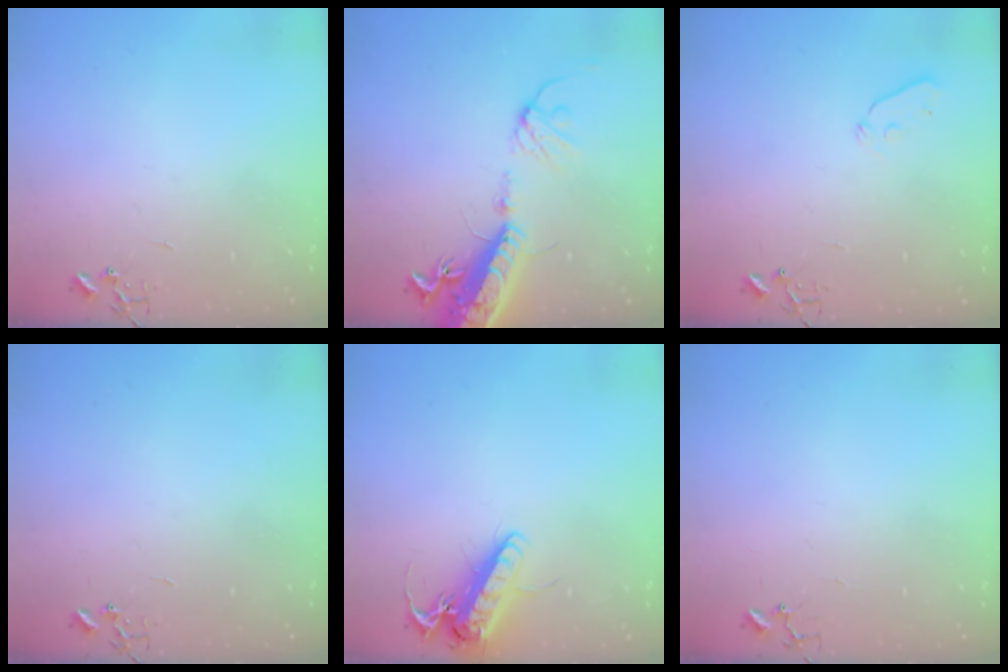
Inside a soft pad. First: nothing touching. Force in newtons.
{"total": 17.9, "press": 17.4, "slide": 4.2}
{"total": 4.0, "press": 4.0, "slide": 0.5}
{"total": 0.0}
{"total": 14.1, "press": 13.9, "slide": 2.6}
{"total": 4.1, "press": 4.1, "slide": 0.2}